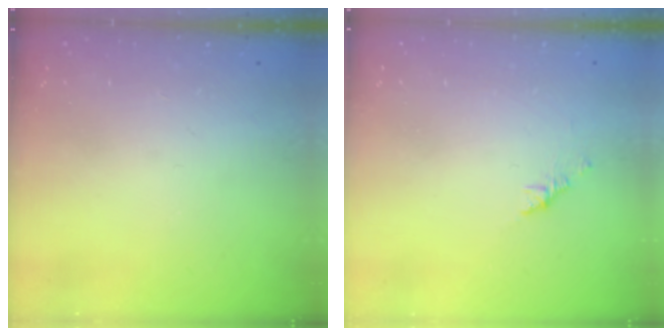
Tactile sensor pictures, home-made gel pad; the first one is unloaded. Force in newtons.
{"total": 1.1, "press": 1.0, "slide": 0.5}